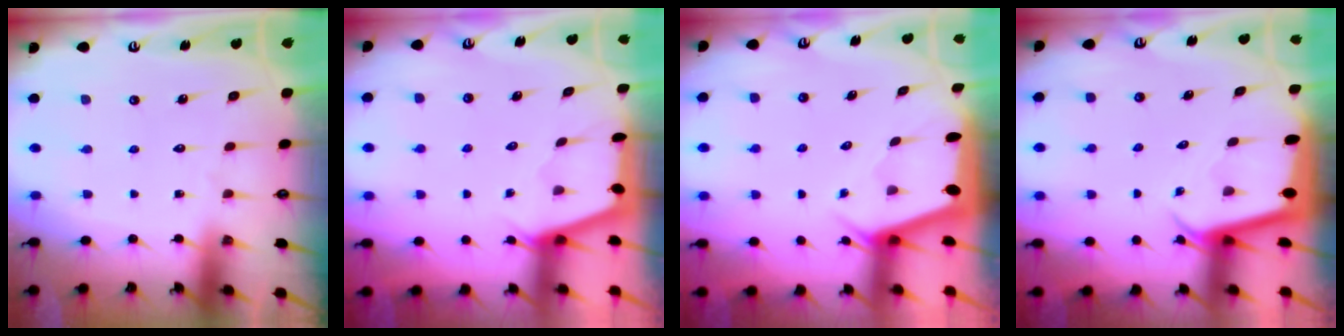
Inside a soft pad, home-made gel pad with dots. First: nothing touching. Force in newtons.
{"total": 2.4, "press": 2.4, "slide": 0.4}
{"total": 2.2, "press": 2.2, "slide": 0.3}
{"total": 2.1, "press": 2.1, "slide": 0.2}